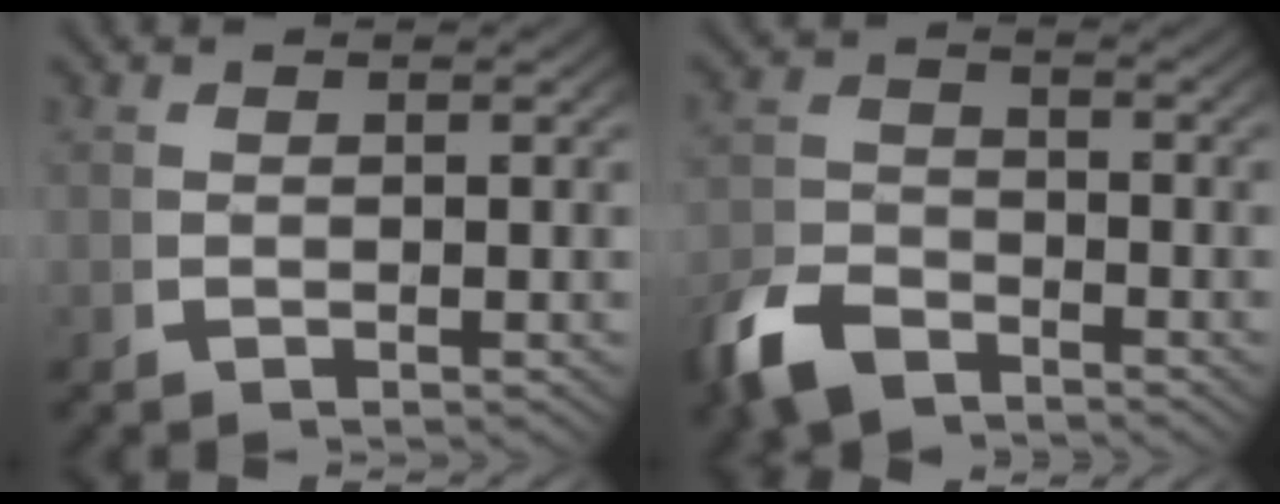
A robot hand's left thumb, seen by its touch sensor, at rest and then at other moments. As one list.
[{"total": 5.2, "force": [-4.1, 2.6, 1.9], "torque": [-0.041, -0.017, -0.068]}]